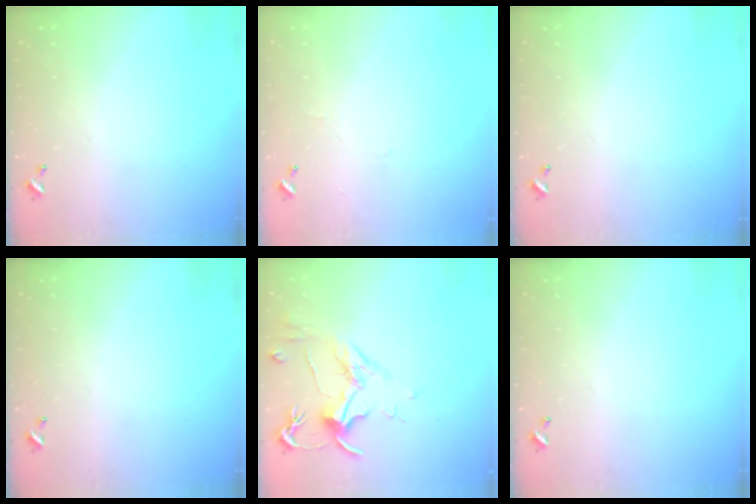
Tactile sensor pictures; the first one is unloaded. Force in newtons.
{"total": 0.9, "press": 0.7, "slide": 0.6}
{"total": 0.0}
{"total": 0.0}
{"total": 1.8, "press": 1.6, "slide": 0.9}
{"total": 0.0}